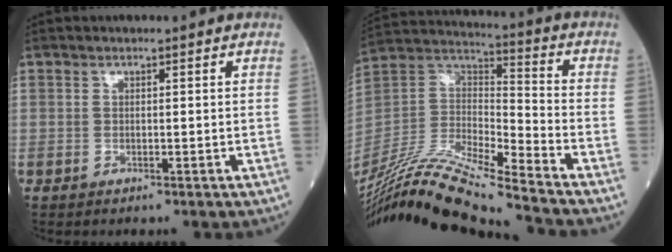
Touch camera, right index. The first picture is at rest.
{"total": 19.7, "force": [-17.3, -0.7, 9.4], "torque": [-0.200, 0.005, -0.325]}